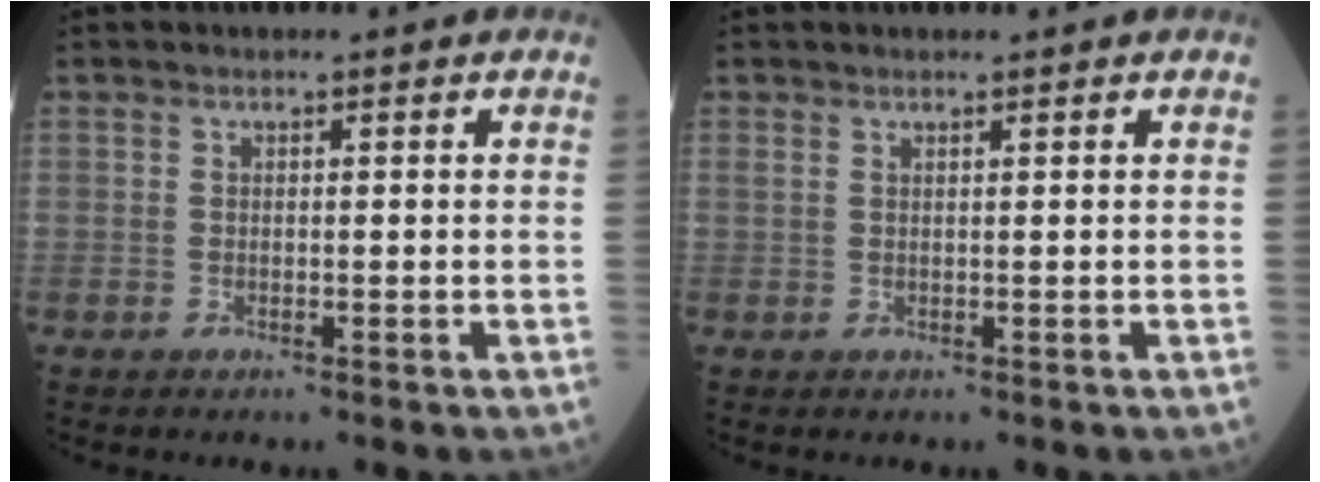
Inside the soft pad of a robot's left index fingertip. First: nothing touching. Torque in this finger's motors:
{"motor_torque": [0.18, -0.12, 0.04, 0.02]}